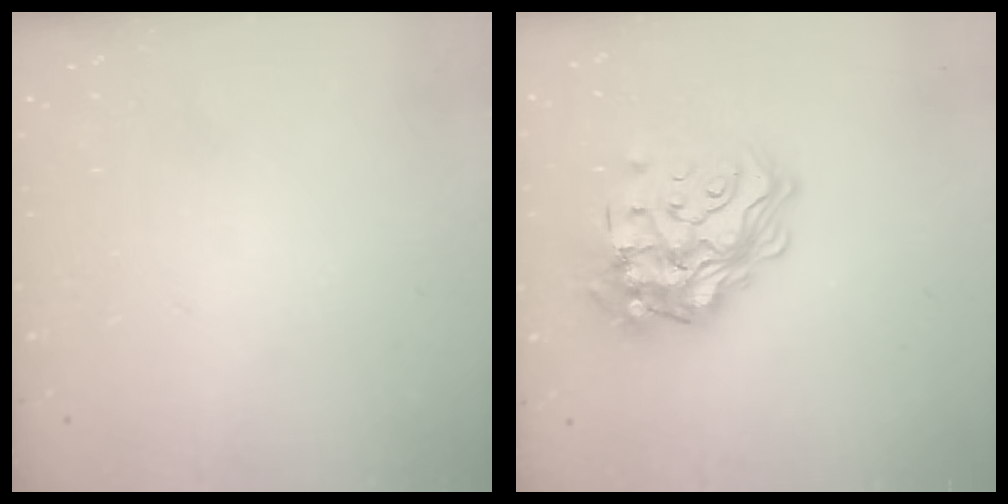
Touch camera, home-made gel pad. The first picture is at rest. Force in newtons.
{"total": 21.4, "press": 21.3, "slide": 1.7}